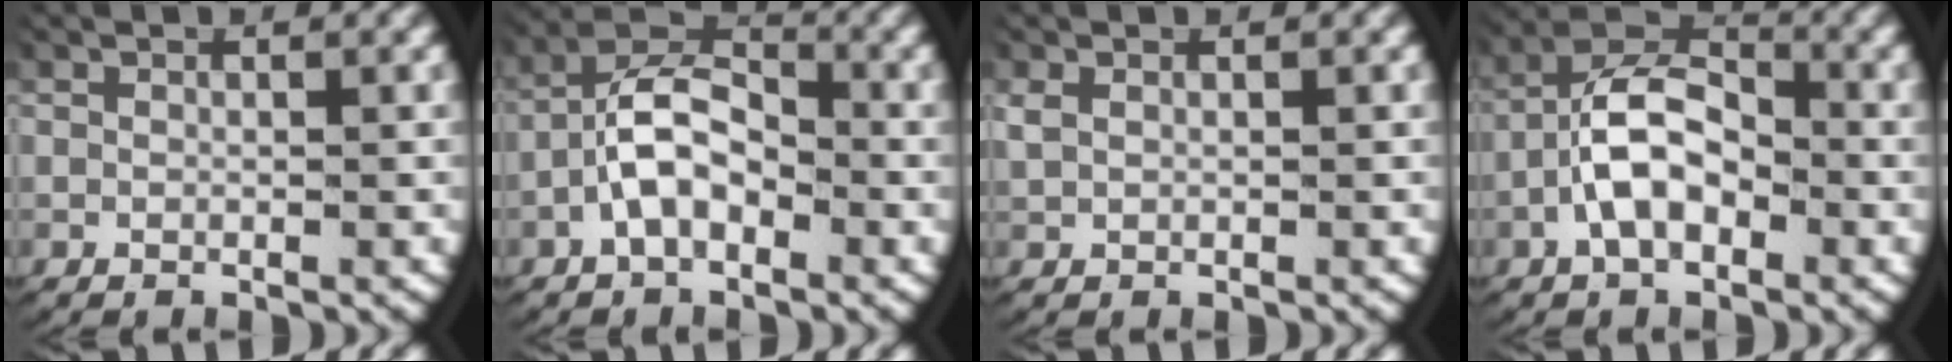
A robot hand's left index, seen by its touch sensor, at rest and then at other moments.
{"total": 6.0, "force": [-1.0, 4.1, 4.2], "torque": [-0.067, -0.004, -0.026]}
{"total": 0.7, "force": [0.3, 0.4, 0.5], "torque": [-0.019, 0.001, 0.012]}
{"total": 6.7, "force": [-0.9, 4.6, 4.9], "torque": [-0.083, -0.004, -0.023]}